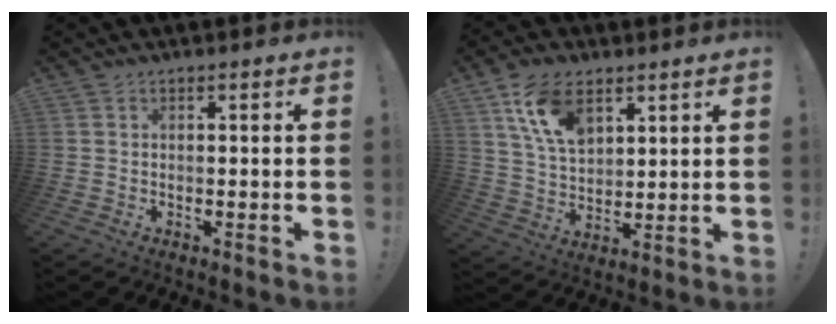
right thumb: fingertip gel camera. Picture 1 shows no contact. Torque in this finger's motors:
{"motor_torque": [1.96, 2.09, 1.10, -0.31, 0.13]}